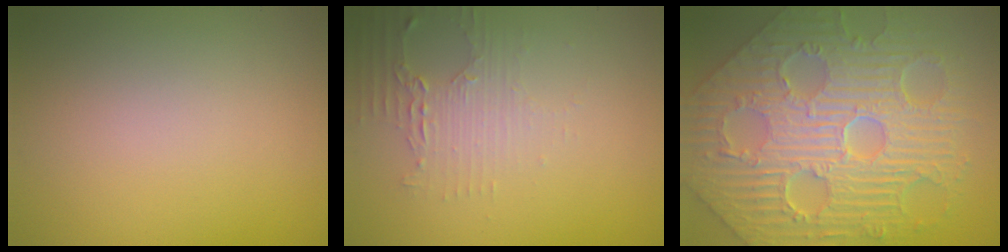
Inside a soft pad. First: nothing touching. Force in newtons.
{"total": 2.2, "press": 2.1, "slide": 0.6}
{"total": 11.8, "press": 8.1, "slide": 8.5}